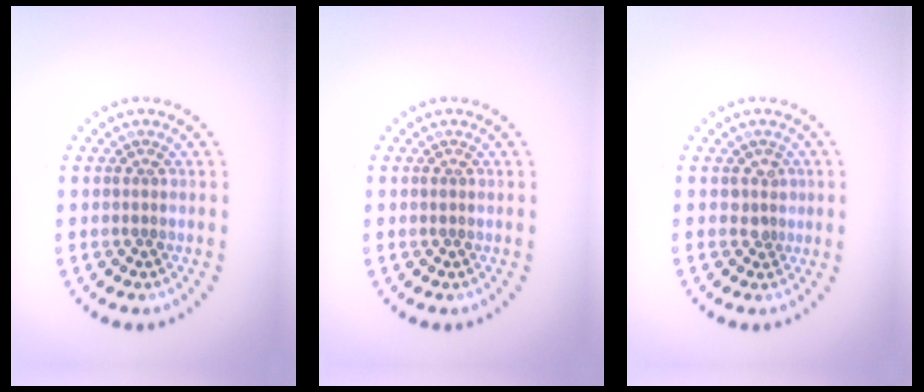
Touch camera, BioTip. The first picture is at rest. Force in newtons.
{"total": 0.0}
{"total": 1.4, "press": 1.0, "slide": 0.9}